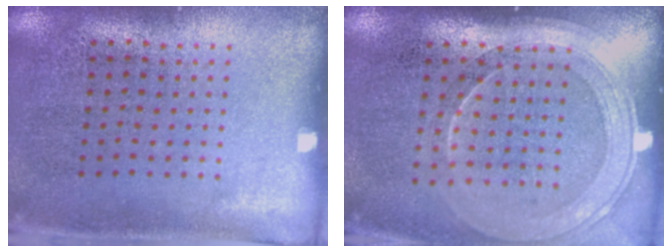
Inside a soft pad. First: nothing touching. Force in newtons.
{"total": 1.8, "press": 1.6, "slide": 0.8}